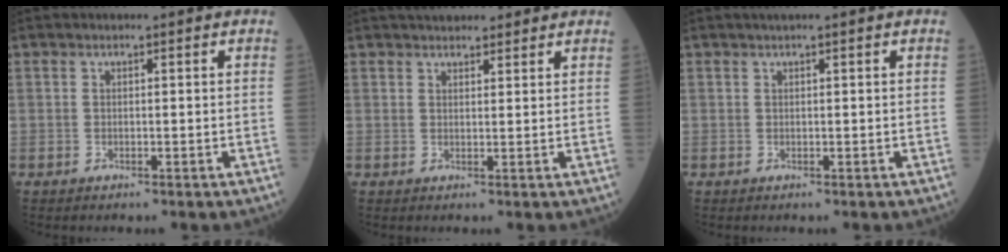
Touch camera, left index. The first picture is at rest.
{"total": 6.9, "force": [6.0, 2.2, 2.7], "torque": [-0.033, 0.029, 0.086]}
{"total": 1.0, "force": [0.6, -0.2, 0.7], "torque": [-0.013, 0.009, 0.015]}